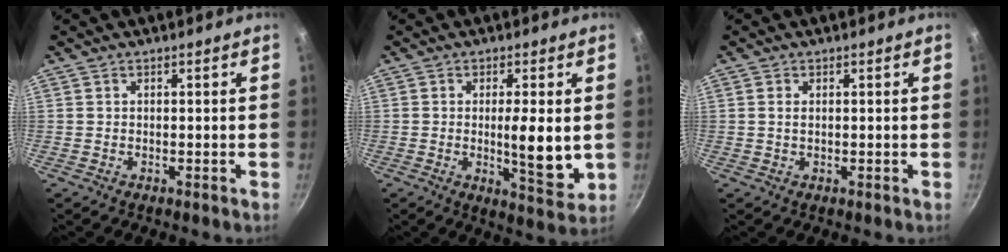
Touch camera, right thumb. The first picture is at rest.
{"total": 8.8, "force": [0.0, 2.1, 8.5], "torque": [-0.129, -0.022, 0.003]}
{"total": 1.2, "force": [0.2, 0.7, 0.9], "torque": [-0.017, 0.001, 0.003]}